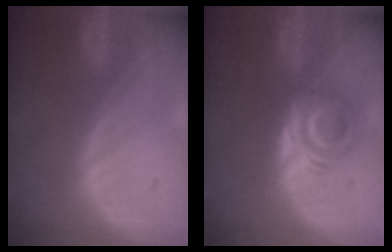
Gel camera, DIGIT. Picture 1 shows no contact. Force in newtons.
{"total": 6.0, "press": 5.0, "slide": 3.3}